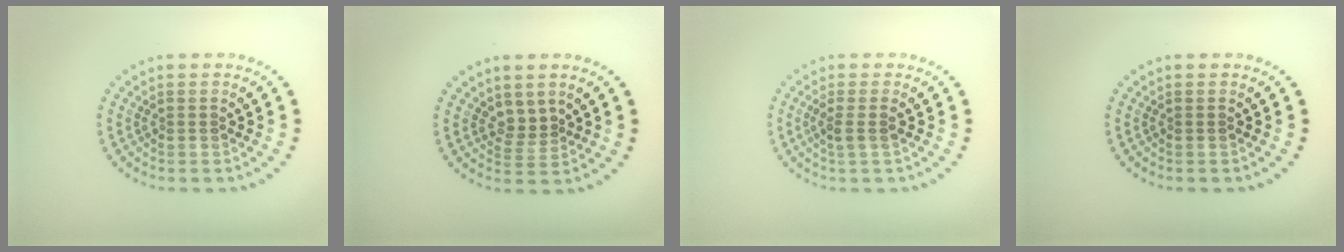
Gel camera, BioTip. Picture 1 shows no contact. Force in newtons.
{"total": 1.8, "press": 1.1, "slide": 1.4}
{"total": 1.5, "press": 1.2, "slide": 0.8}
{"total": 0.0}